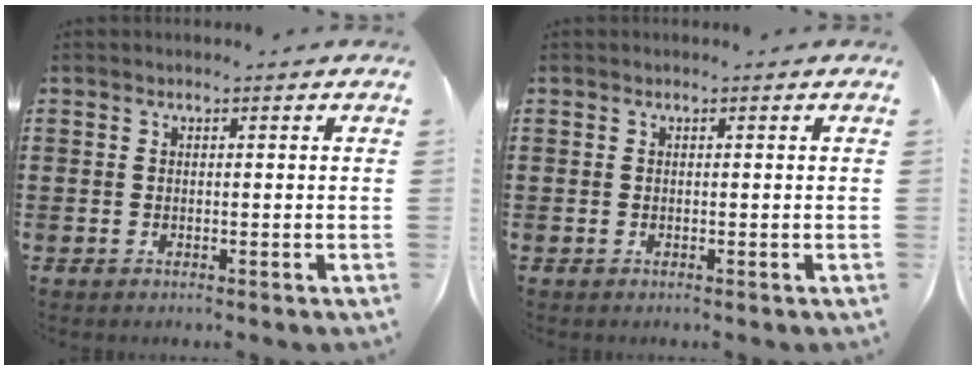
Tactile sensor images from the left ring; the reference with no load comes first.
{"total": 0.0}